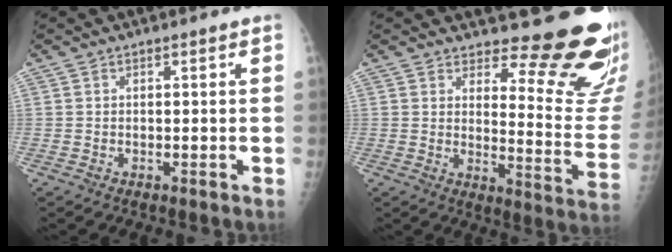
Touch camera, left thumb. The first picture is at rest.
{"total": 15.7, "force": [13.2, 3.8, 7.6], "torque": [-0.056, -0.155, 0.157]}